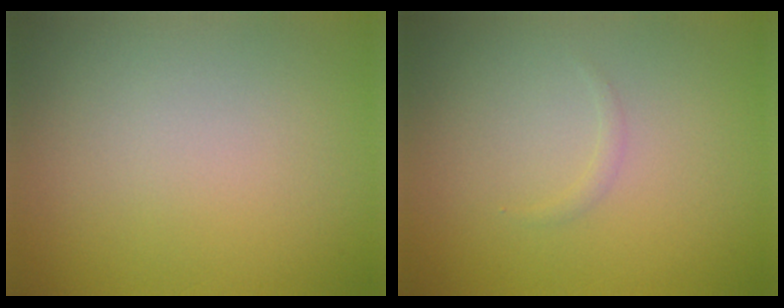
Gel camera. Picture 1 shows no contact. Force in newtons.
{"total": 0.6, "press": 0.6, "slide": 0.1}